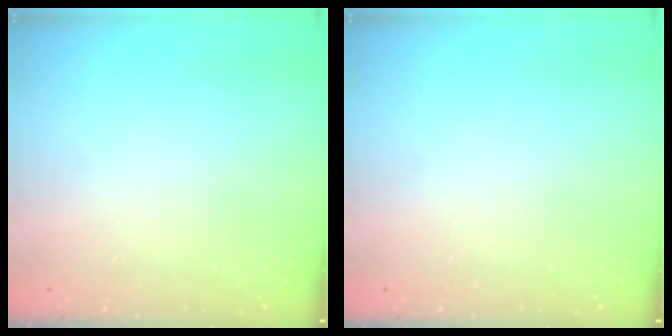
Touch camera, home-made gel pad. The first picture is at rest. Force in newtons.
{"total": 0.0}